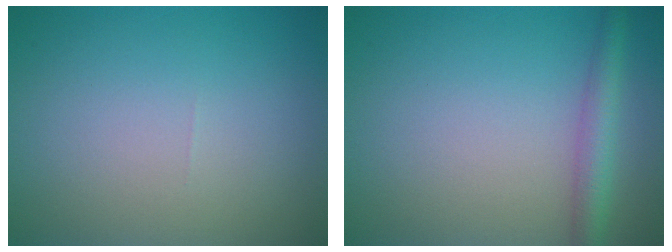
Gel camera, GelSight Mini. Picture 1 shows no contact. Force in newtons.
{"total": 2.9, "press": 2.9, "slide": 0.1}